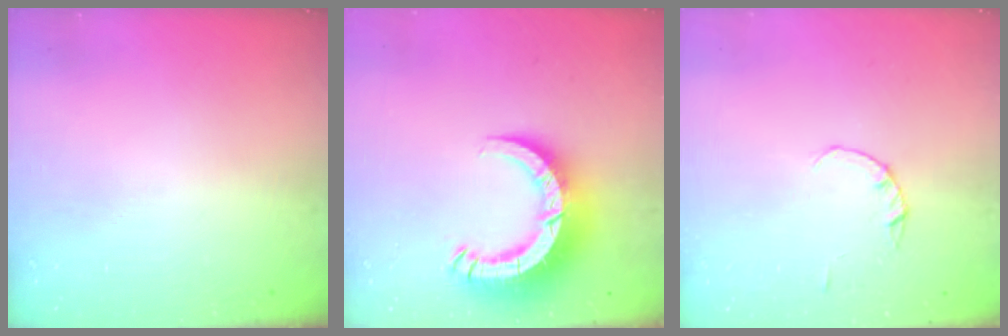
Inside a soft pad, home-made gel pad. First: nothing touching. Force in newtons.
{"total": 13.1, "press": 13.0, "slide": 1.4}
{"total": 1.4, "press": 1.3, "slide": 0.3}